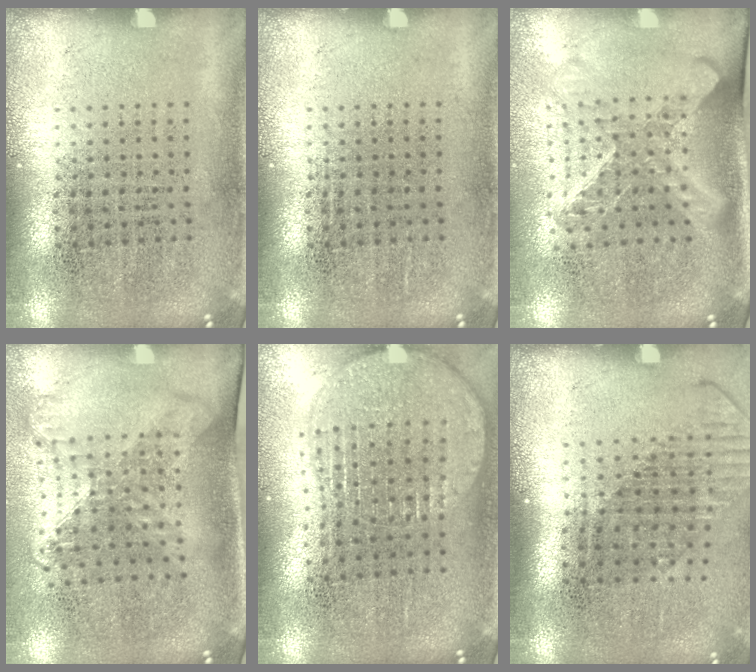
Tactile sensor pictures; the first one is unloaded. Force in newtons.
{"total": 0.0}
{"total": 1.6, "press": 1.3, "slide": 1.0}
{"total": 1.6, "press": 1.2, "slide": 1.0}
{"total": 1.9, "press": 1.6, "slide": 1.0}
{"total": 1.5, "press": 1.1, "slide": 0.9}